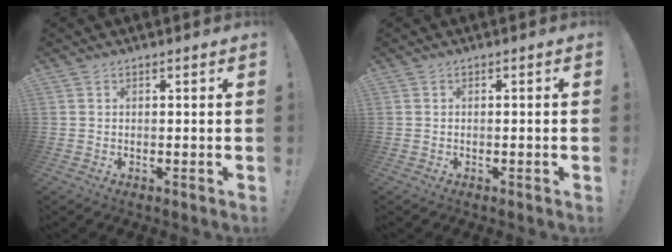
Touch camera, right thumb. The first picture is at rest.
{"total": 0.7, "force": [-0.4, -0.4, 0.4], "torque": [-0.008, -0.002, -0.007]}